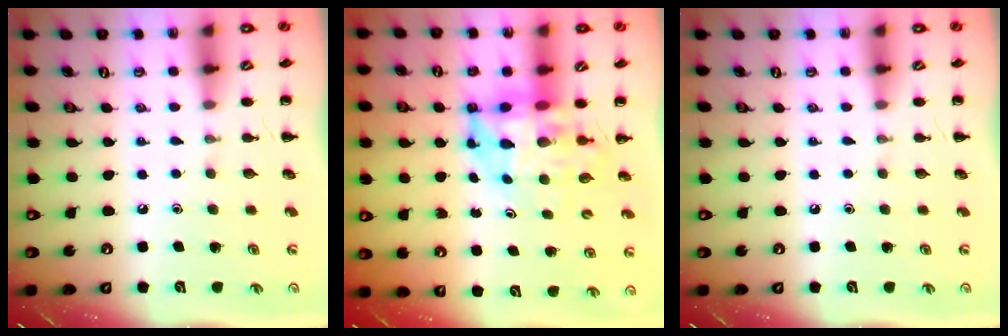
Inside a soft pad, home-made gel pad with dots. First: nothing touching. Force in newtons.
{"total": 7.5, "press": 7.1, "slide": 2.4}
{"total": 0.0}